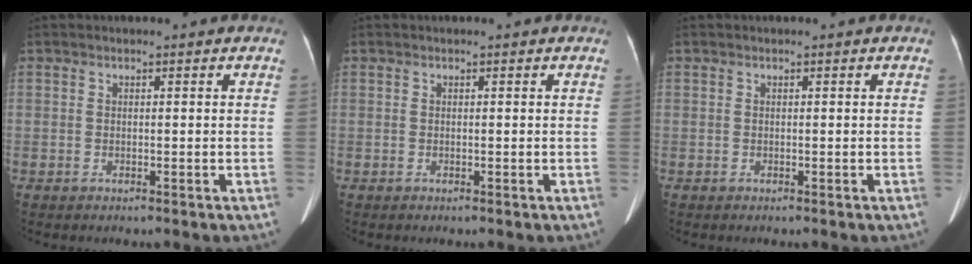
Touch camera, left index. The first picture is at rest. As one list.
[{"total": 0.0}, {"total": 0.0}]